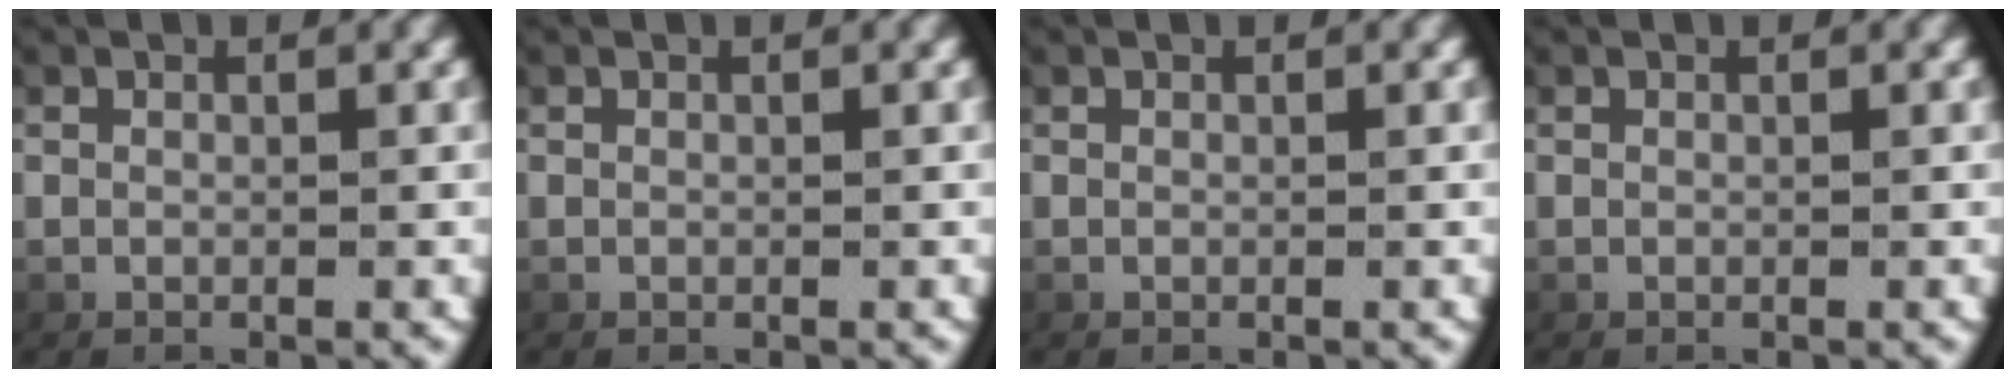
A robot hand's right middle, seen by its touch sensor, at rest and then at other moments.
{"total": 0.0}
{"total": 0.0}
{"total": 0.0}